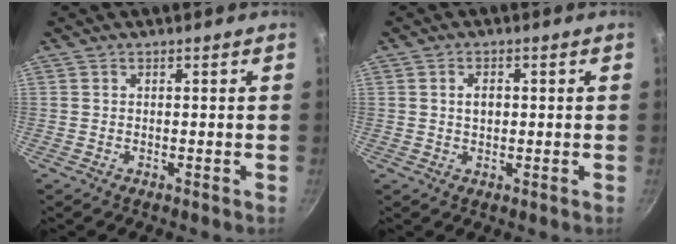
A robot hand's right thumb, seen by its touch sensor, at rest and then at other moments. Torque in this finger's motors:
{"motor_torque": [-0.39, 0.42, 0.29, 0.44, -0.02]}